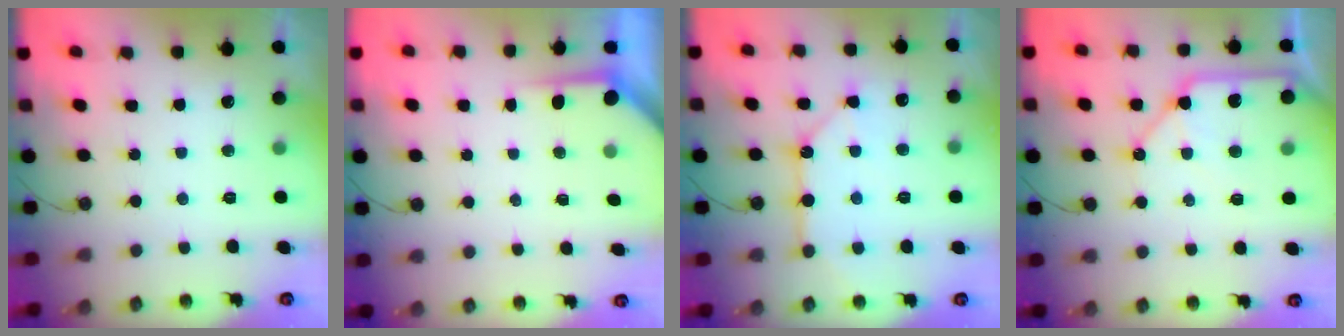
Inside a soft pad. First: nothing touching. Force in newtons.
{"total": 3.5, "press": 3.5, "slide": 0.3}
{"total": 11.7, "press": 11.6, "slide": 1.2}
{"total": 11.8, "press": 11.7, "slide": 1.4}